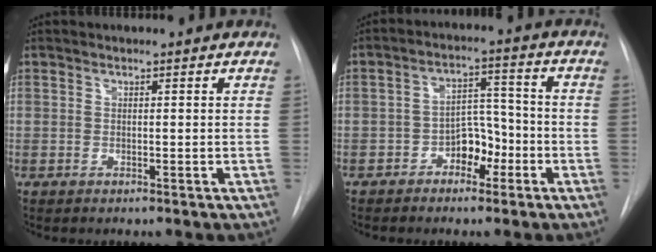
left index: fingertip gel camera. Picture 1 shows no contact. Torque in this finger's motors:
{"motor_torque": [0.07, 0.03, 0.08, 0.02]}